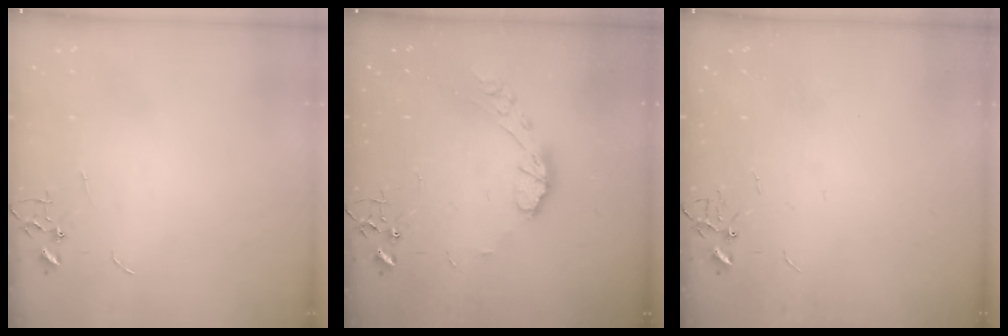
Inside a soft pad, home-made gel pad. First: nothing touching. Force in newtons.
{"total": 8.1, "press": 8.1, "slide": 0.6}
{"total": 0.0}